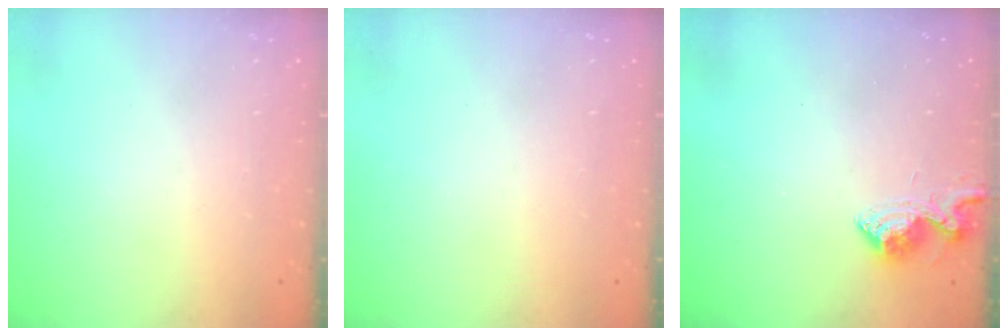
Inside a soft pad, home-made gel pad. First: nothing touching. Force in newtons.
{"total": 0.0}
{"total": 9.1, "press": 9.1, "slide": 0.4}